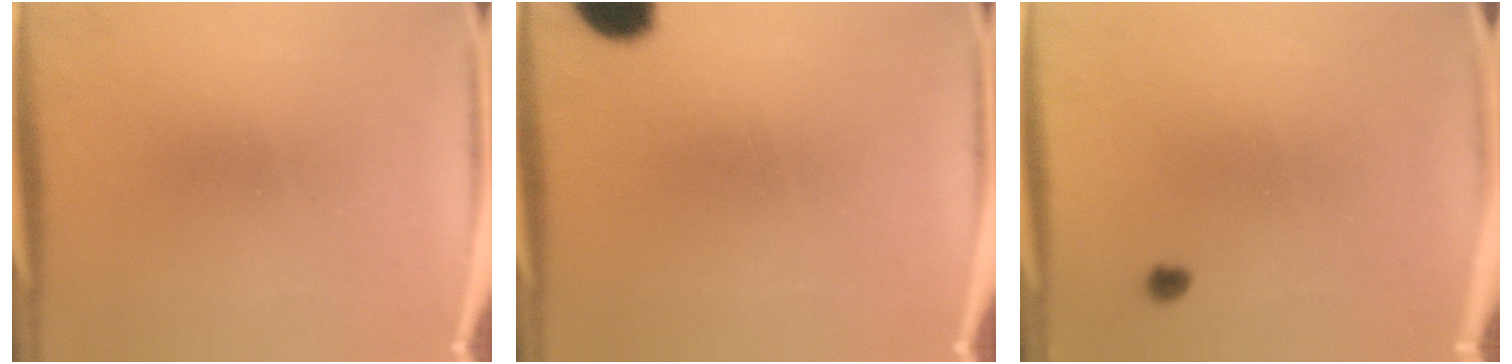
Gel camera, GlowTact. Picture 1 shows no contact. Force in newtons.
{"total": 7.9}
{"total": 1.1}